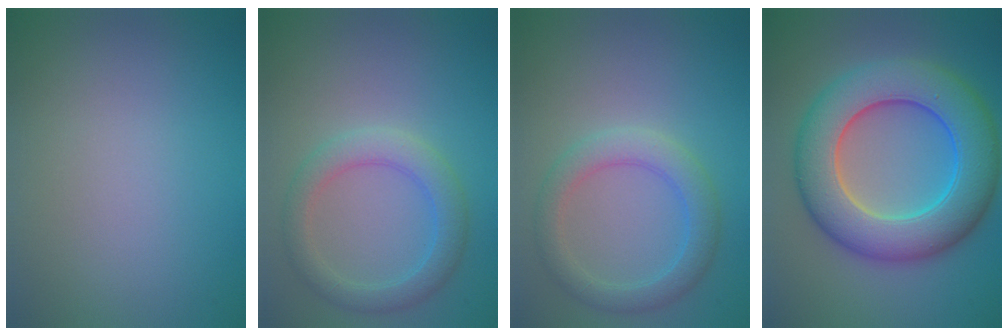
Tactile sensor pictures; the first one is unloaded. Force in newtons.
{"total": 3.4, "press": 3.4, "slide": 0.2}
{"total": 3.4, "press": 3.4, "slide": 0.2}
{"total": 10.5, "press": 10.5, "slide": 0.3}